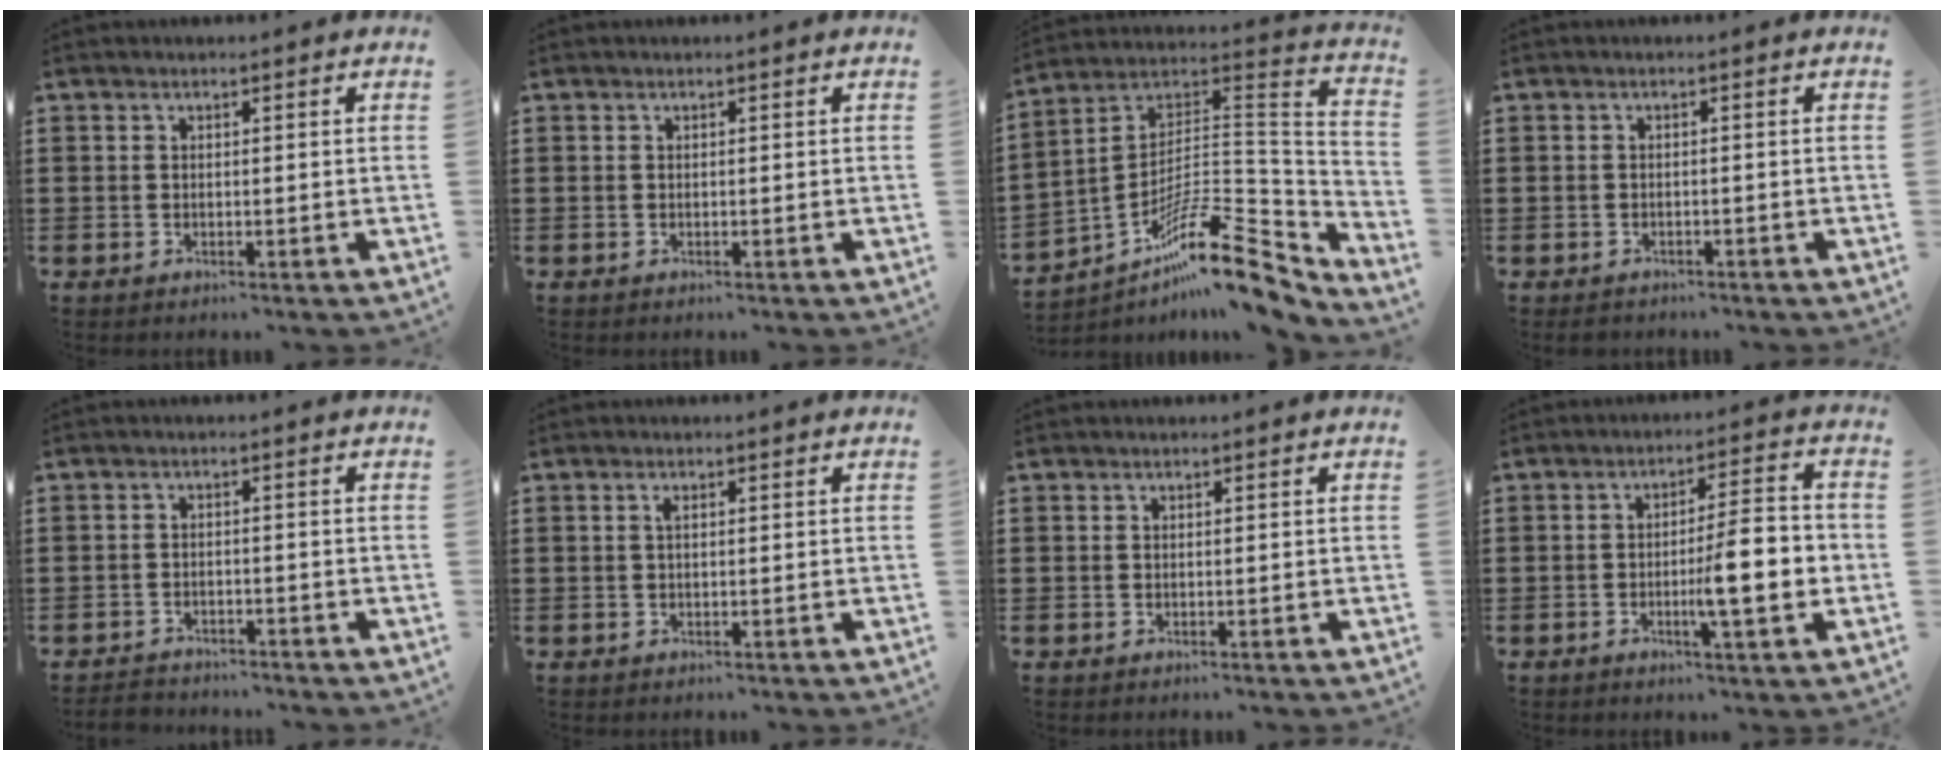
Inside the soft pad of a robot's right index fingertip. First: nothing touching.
{"total": 0.0}
{"total": 15.4, "force": [-10.4, 4.7, 10.4], "torque": [-0.156, 0.024, -0.186]}
{"total": 1.2, "force": [-1.2, 0.3, 0.0], "torque": [-0.003, 0.002, -0.025]}
{"total": 2.2, "force": [-2.2, 0.3, -0.2], "torque": [-0.003, 0.001, -0.049]}
{"total": 1.0, "force": [0.2, 0.4, 0.9], "torque": [-0.020, 0.002, 0.003]}
{"total": 0.0}
{"total": 8.5, "force": [-1.8, 1.5, 8.2], "torque": [-0.117, -0.004, -0.035]}